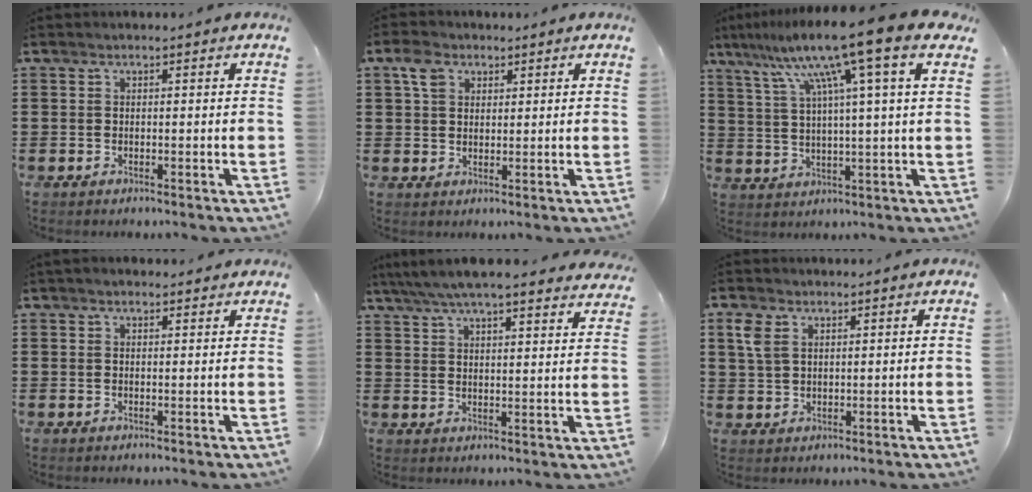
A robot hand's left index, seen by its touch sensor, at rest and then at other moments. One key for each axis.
{"total": 4.0, "fx": 2.2, "fy": 2.8, "fz": 1.7, "tx": -0.038, "ty": 0.008, "tz": 0.037}
{"total": 12.1, "fx": 7.6, "fy": -0.6, "fz": 9.4, "tx": -0.195, "ty": -0.028, "tz": 0.117}
{"total": 1.2, "fx": 1.0, "fy": 0.4, "fz": 0.5, "tx": -0.010, "ty": 0.004, "tz": 0.019}
{"total": 5.7, "fx": 5.3, "fy": 0.0, "fz": 2.1, "tx": -0.058, "ty": -0.022, "tz": 0.092}
{"total": 3.9, "fx": 2.0, "fy": 2.5, "fz": 2.3, "tx": -0.063, "ty": 0.008, "tz": 0.033}